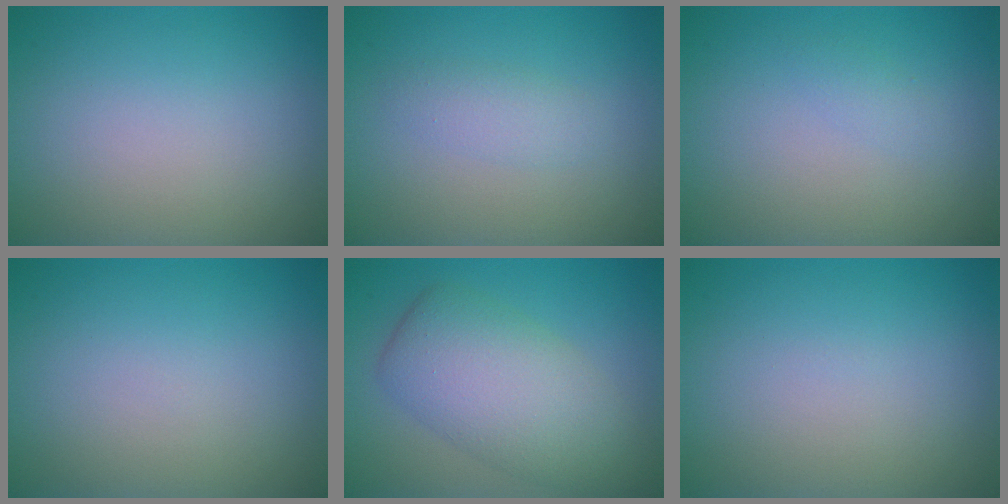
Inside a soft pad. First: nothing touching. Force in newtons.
{"total": 1.6, "press": 1.6, "slide": 0.0}
{"total": 0.8, "press": 0.8, "slide": 0.0}
{"total": 0.0}
{"total": 7.1, "press": 7.1, "slide": 0.3}
{"total": 0.0}